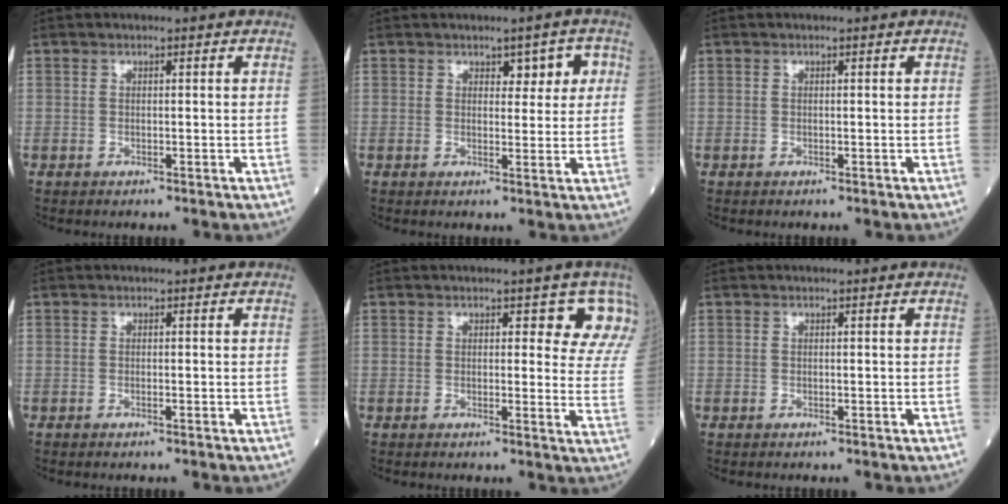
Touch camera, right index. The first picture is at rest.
{"total": 4.0, "force": [1.6, 2.1, 3.1], "torque": [-0.029, 0.014, 0.021]}
{"total": 0.0}
{"total": 0.0}
{"total": 6.2, "force": [4.3, 2.6, 3.5], "torque": [-0.020, -0.013, 0.026]}
{"total": 0.0}